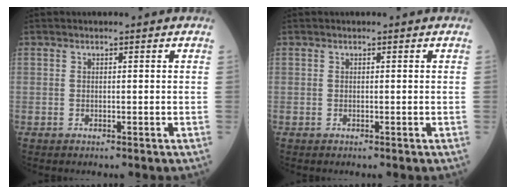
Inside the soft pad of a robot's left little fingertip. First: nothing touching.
{"total": 0.0}